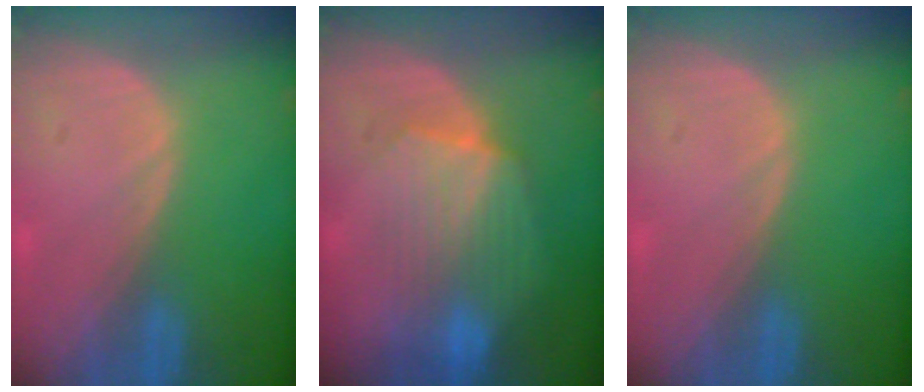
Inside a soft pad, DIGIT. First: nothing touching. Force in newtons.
{"total": 7.6, "press": 7.6, "slide": 0.5}
{"total": 0.0}